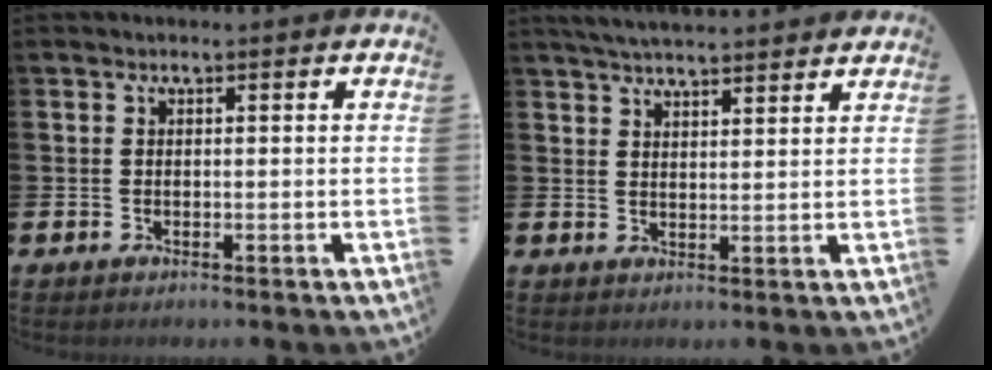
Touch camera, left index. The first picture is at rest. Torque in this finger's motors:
{"motor_torque": [-0.01, -0.69, 0.77, 0.19]}